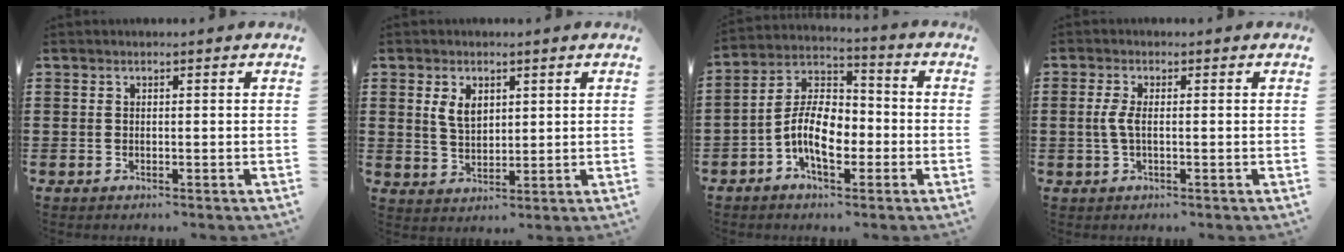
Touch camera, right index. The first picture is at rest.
{"total": 3.9, "force": [1.6, 2.5, 2.6], "torque": [-0.059, 0.008, 0.029]}
{"total": 9.5, "force": [-2.9, 5.0, 7.6], "torque": [-0.166, 0.006, -0.059]}
{"total": 3.1, "force": [-0.2, 1.0, 2.9], "torque": [-0.076, -0.007, -0.011]}